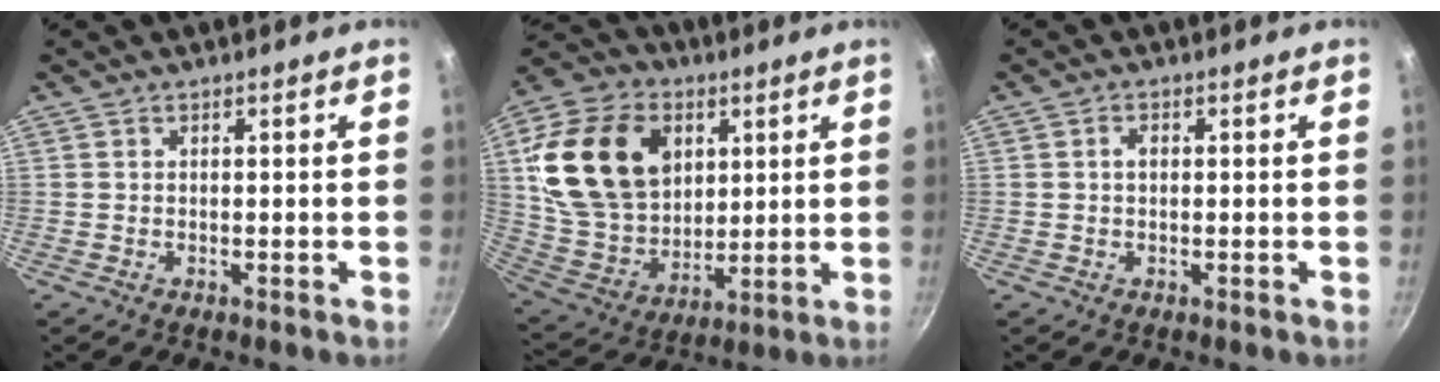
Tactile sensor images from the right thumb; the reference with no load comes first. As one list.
[{"total": 23.3, "force": [6.8, 17.0, 14.4], "torque": [-0.234, -0.014, 0.133]}, {"total": 1.6, "force": [0.1, 1.1, 1.1], "torque": [-0.016, 0.005, 0.000]}]